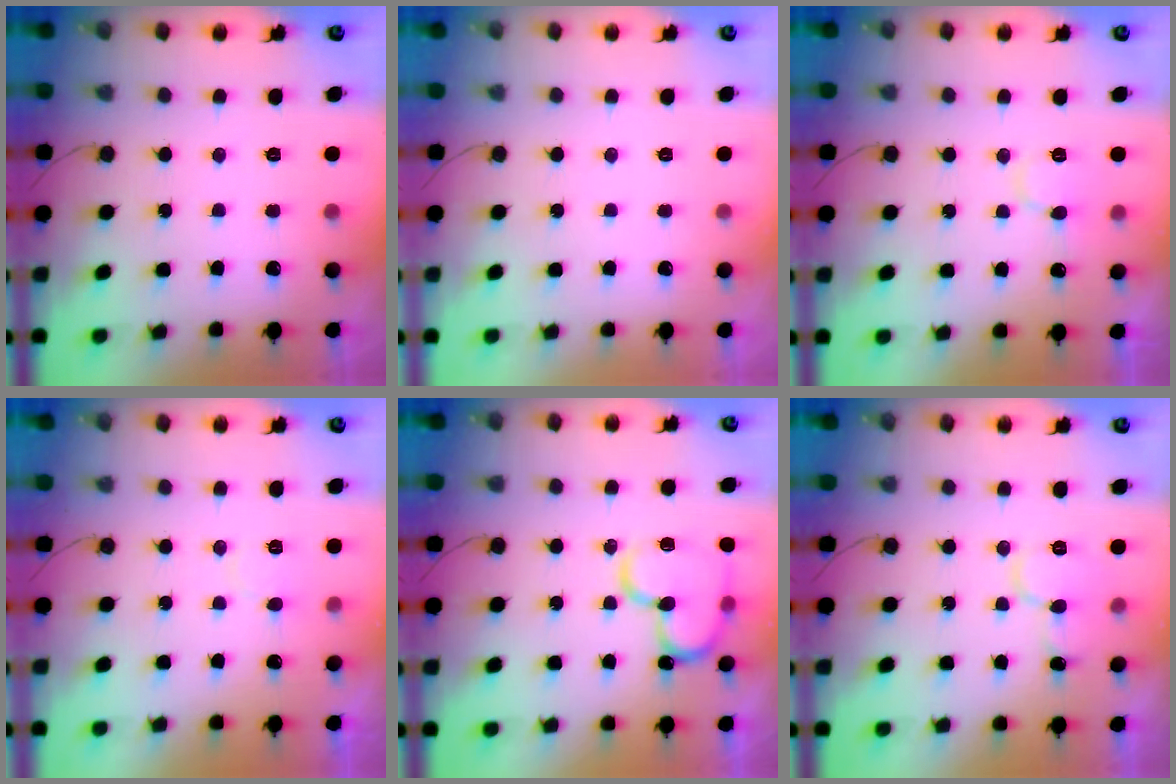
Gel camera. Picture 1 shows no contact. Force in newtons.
{"total": 0.0}
{"total": 7.8, "press": 7.7, "slide": 1.1}
{"total": 5.5, "press": 5.5, "slide": 0.7}
{"total": 17.3, "press": 17.2, "slide": 1.6}
{"total": 8.8, "press": 8.7, "slide": 1.0}